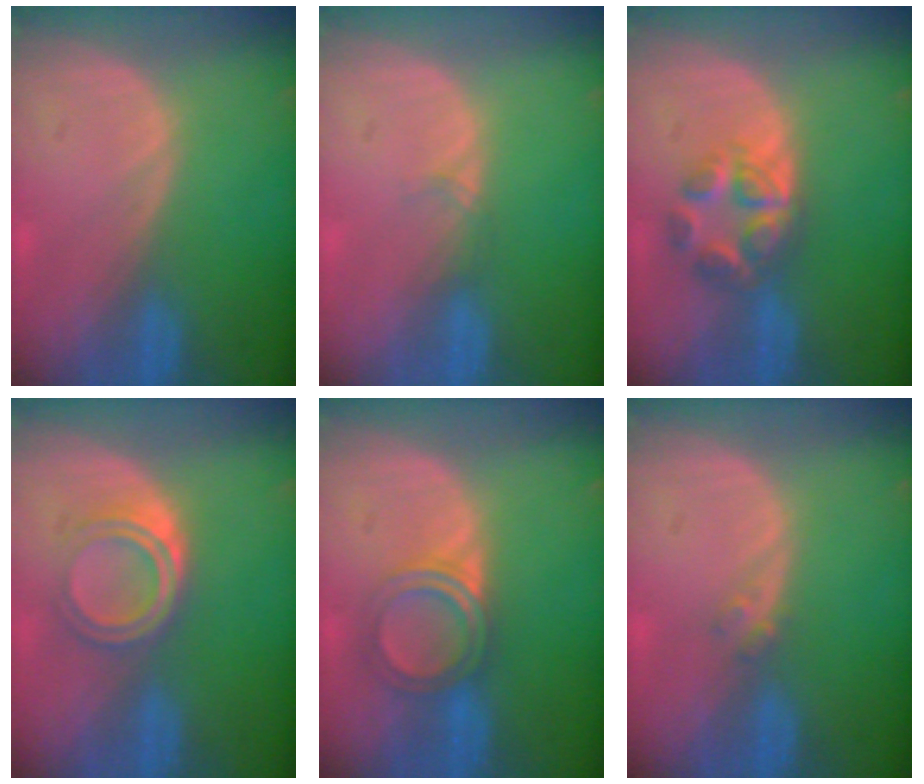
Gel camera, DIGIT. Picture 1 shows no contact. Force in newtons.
{"total": 0.9, "press": 0.8, "slide": 0.2}
{"total": 5.9, "press": 5.5, "slide": 2.2}
{"total": 5.1, "press": 4.5, "slide": 2.4}
{"total": 5.0, "press": 4.8, "slide": 1.4}
{"total": 1.4, "press": 1.2, "slide": 0.7}